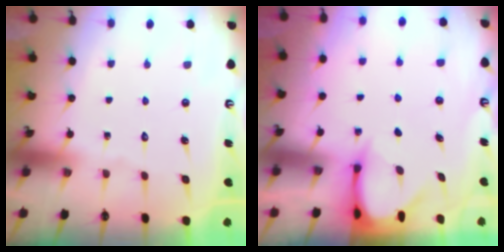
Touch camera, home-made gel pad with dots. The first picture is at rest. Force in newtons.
{"total": 3.7, "press": 3.7, "slide": 0.3}